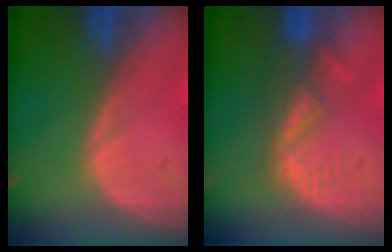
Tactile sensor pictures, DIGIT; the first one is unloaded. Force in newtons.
{"total": 4.3, "press": 4.0, "slide": 1.7}